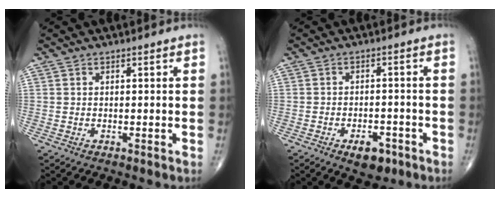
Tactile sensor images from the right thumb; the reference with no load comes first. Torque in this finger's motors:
{"motor_torque": [3.02, 1.99, 0.30, -0.52, -0.03]}